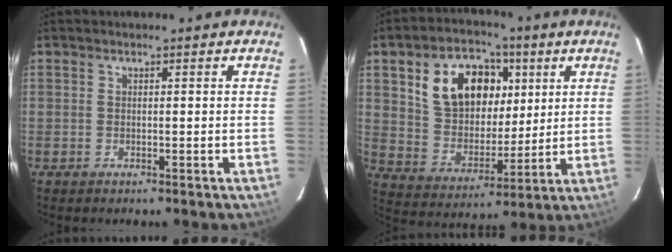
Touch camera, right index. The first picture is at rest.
{"total": 16.6, "force": [6.0, 11.3, 10.6], "torque": [-0.209, 0.035, 0.122]}